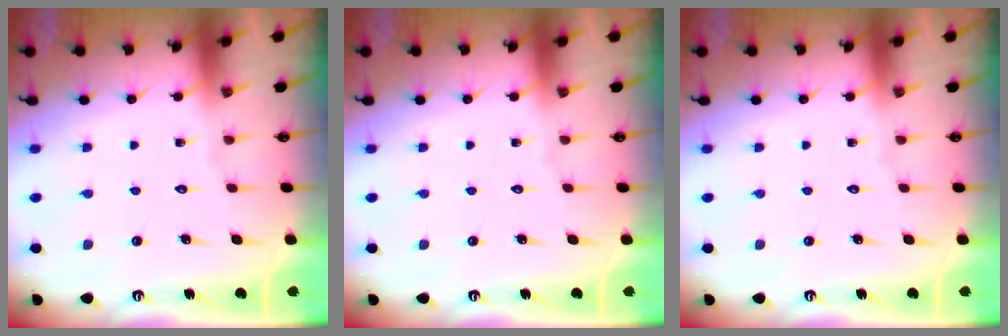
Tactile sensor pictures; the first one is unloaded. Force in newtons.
{"total": 0.0}
{"total": 0.0}